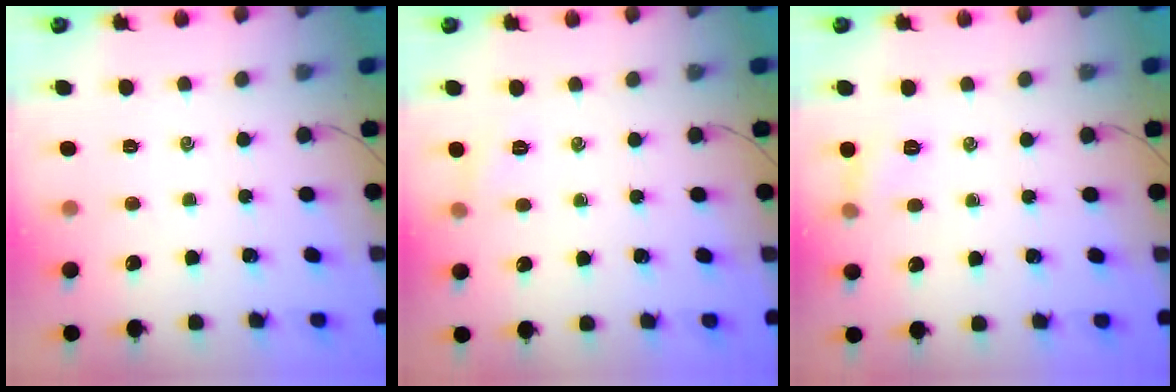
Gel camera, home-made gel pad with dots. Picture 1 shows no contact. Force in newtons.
{"total": 4.5, "press": 4.3, "slide": 1.5}
{"total": 5.5, "press": 5.3, "slide": 1.1}